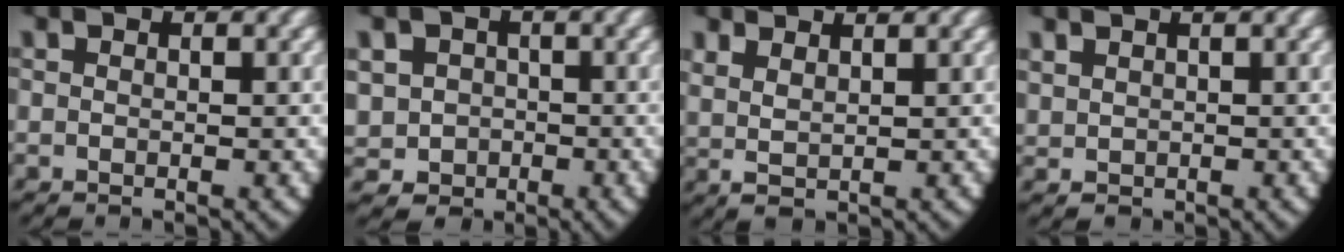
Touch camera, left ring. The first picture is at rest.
{"total": 8.5, "force": [-1.2, 8.0, 2.8], "torque": [-0.068, -0.032, -0.016]}
{"total": 2.8, "force": [1.8, 1.5, 1.5], "torque": [-0.036, -0.005, 0.042]}
{"total": 1.2, "force": [0.7, 0.9, 0.3], "torque": [-0.020, -0.010, 0.029]}